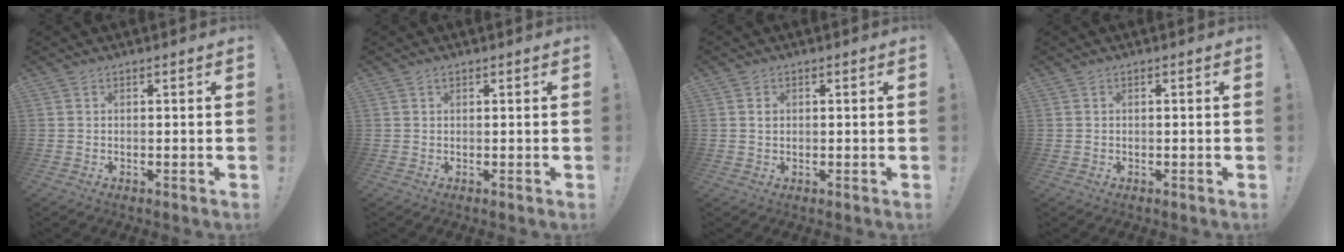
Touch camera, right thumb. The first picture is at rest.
{"total": 0.6, "force": [0.4, 0.3, 0.3], "torque": [-0.003, 0.000, 0.007]}
{"total": 0.9, "force": [0.2, 0.8, 0.2], "torque": [0.000, 0.002, 0.003]}
{"total": 0.5, "force": [-0.3, 0.4, 0.0], "torque": [-0.007, 0.005, -0.004]}